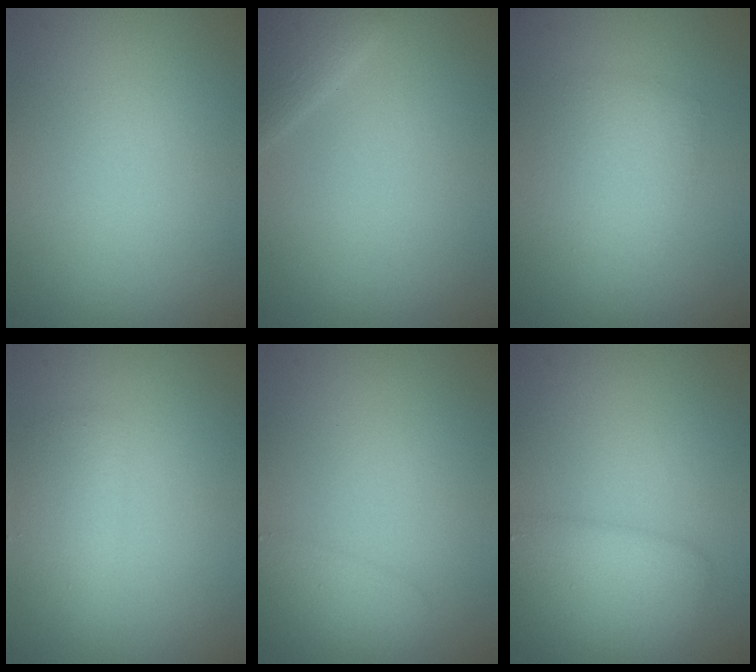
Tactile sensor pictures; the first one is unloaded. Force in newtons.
{"total": 2.3, "press": 2.3, "slide": 0.1}
{"total": 2.7, "press": 2.7, "slide": 0.1}
{"total": 1.9, "press": 1.9, "slide": 0.1}
{"total": 1.9, "press": 1.9, "slide": 0.1}
{"total": 3.8, "press": 3.8, "slide": 0.1}